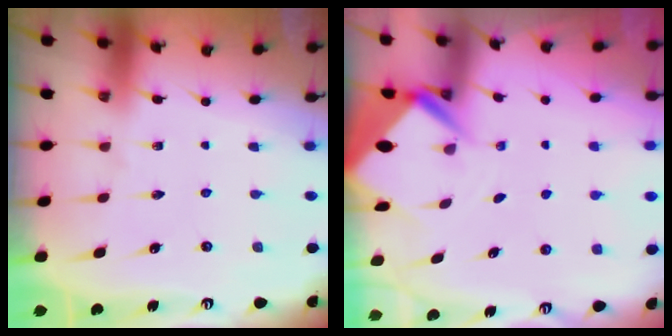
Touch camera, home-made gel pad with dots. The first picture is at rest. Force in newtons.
{"total": 4.2, "press": 4.2, "slide": 0.3}